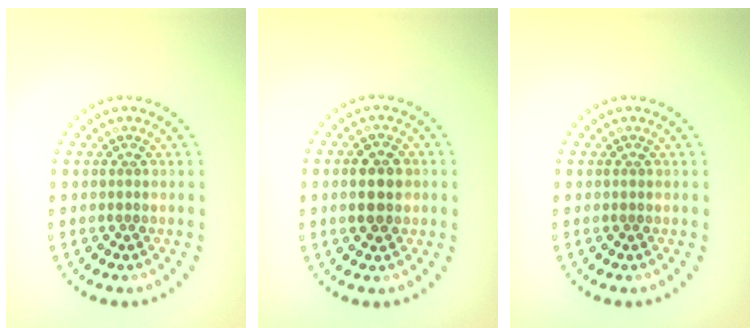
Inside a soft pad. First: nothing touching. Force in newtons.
{"total": 3.1, "press": 3.1, "slide": 0.0}
{"total": 0.0}